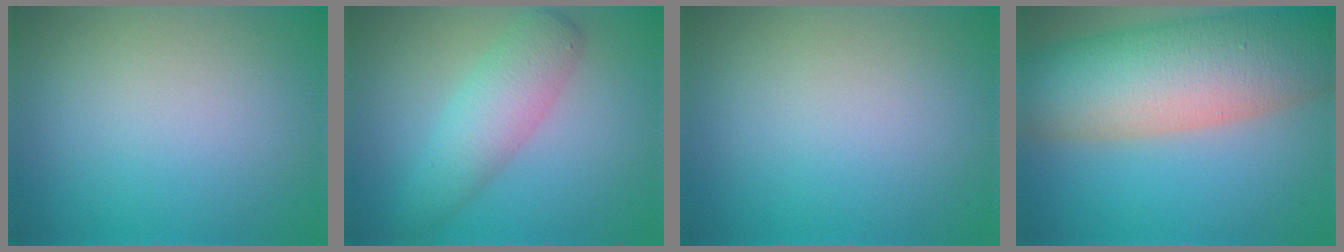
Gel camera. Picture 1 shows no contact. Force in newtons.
{"total": 4.5, "press": 4.5, "slide": 0.1}
{"total": 0.0}
{"total": 13.9, "press": 13.9, "slide": 0.6}